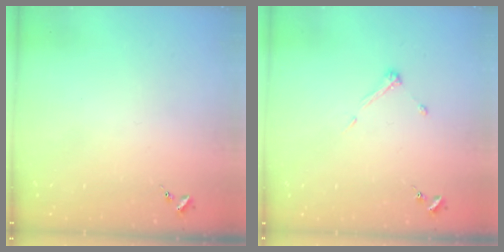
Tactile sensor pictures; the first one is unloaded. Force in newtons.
{"total": 4.3, "press": 4.3, "slide": 0.2}